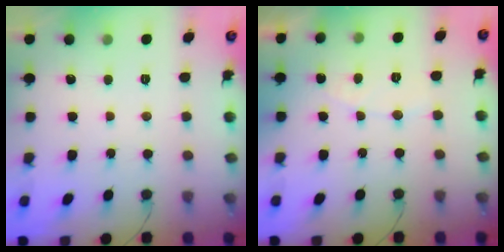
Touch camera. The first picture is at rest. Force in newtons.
{"total": 4.5, "press": 4.5, "slide": 0.3}